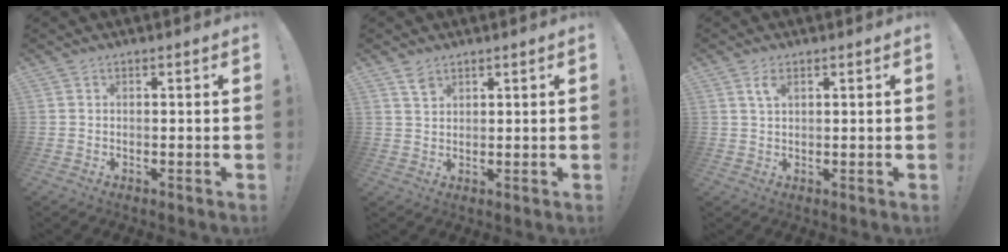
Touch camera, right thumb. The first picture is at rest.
{"total": 3.1, "force": [2.3, 1.7, 1.3], "torque": [-0.009, -0.016, 0.040]}
{"total": 3.2, "force": [1.6, 1.4, 2.4], "torque": [-0.037, -0.004, 0.025]}